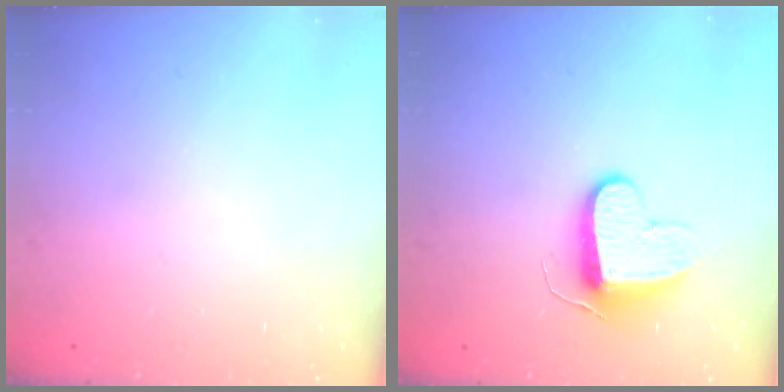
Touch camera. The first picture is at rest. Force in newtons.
{"total": 9.5, "press": 9.5, "slide": 0.2}